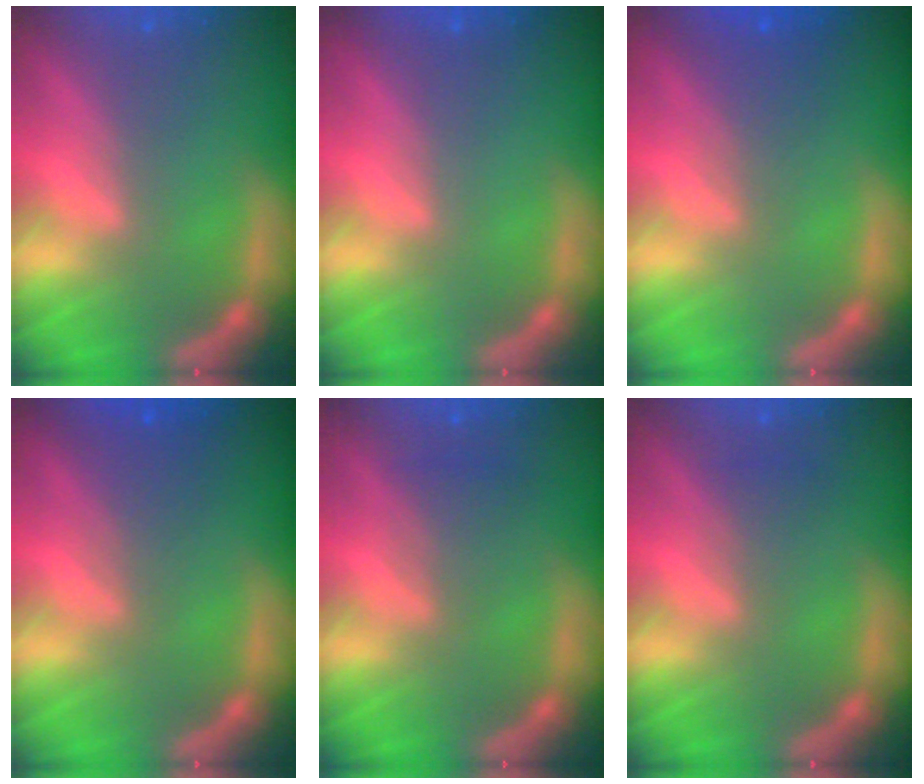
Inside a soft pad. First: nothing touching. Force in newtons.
{"total": 0.0}
{"total": 2.5}
{"total": 2.5}
{"total": 2.0}
{"total": 1.5}